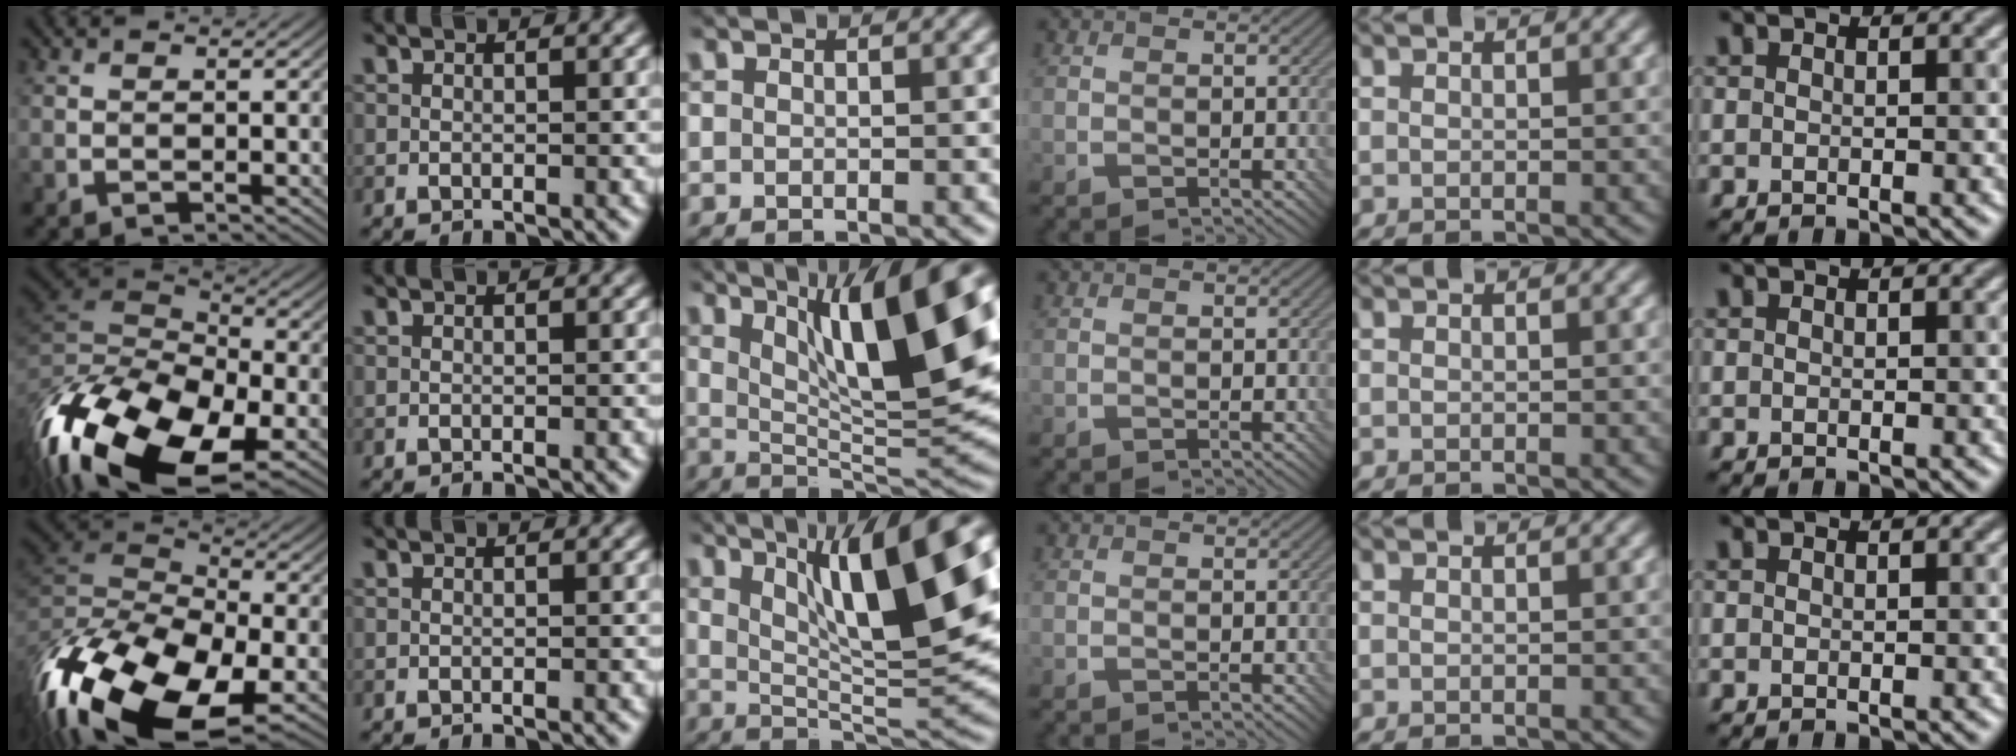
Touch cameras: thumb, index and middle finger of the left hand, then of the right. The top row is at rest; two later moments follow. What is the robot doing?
{"motion": "insert", "object": "bottle cap"}